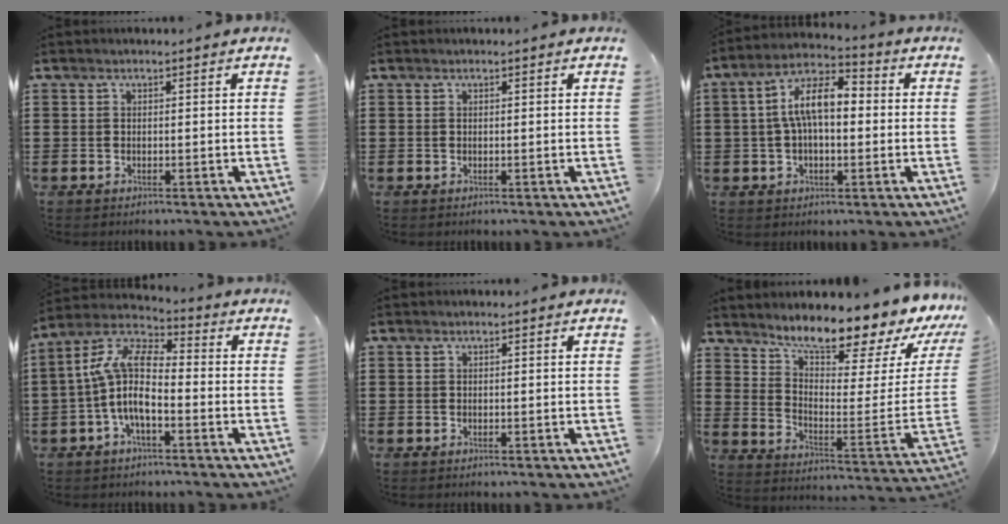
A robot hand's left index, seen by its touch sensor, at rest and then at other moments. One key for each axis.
{"total": 0.0}
{"total": 9.9, "fx": 1.5, "fy": 4.6, "fz": 8.6, "tx": -0.186, "ty": 0.010, "tz": 0.019}
{"total": 9.6, "fx": -2.3, "fy": 3.7, "fz": 8.6, "tx": -0.209, "ty": -0.016, "tz": -0.057}
{"total": 0.0}
{"total": 10.1, "fx": 9.2, "fy": 1.4, "fz": 3.9, "tx": -0.080, "ty": -0.088, "tz": 0.152}